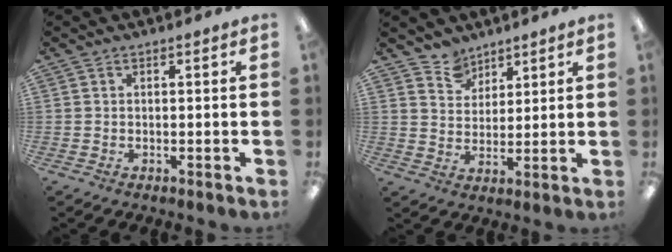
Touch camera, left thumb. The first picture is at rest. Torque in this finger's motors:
{"motor_torque": [0.02, 0.00, -0.30, -0.13, 0.05]}